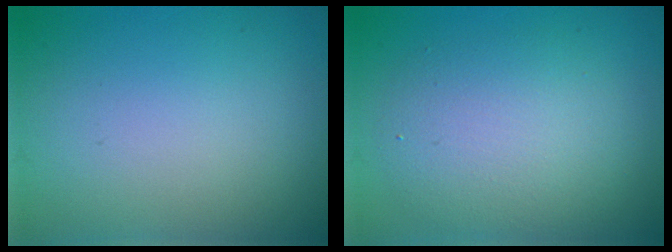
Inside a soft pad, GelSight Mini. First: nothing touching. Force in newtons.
{"total": 4.5, "press": 4.5, "slide": 0.1}